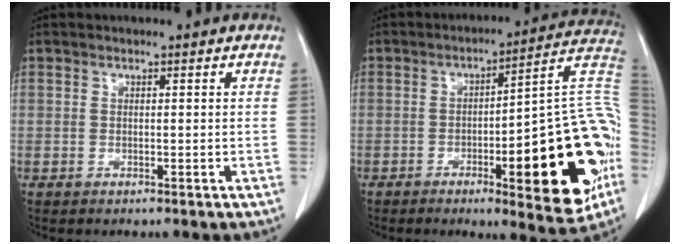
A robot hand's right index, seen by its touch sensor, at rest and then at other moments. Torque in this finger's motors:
{"motor_torque": [1.94, -0.20, 0.95, 0.11]}